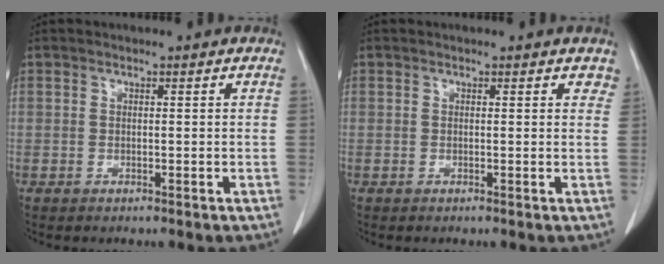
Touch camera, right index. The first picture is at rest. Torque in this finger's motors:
{"motor_torque": [0.08, -0.04, -0.04, 0.00]}